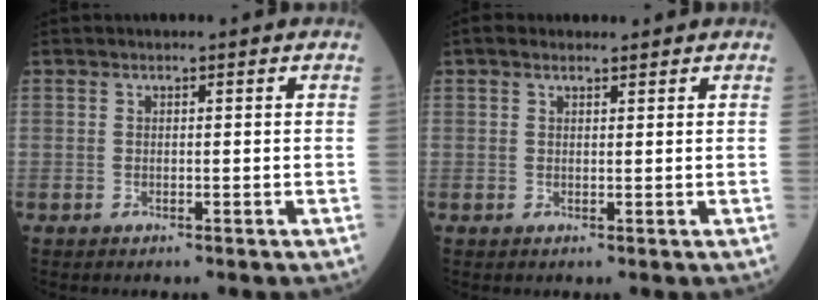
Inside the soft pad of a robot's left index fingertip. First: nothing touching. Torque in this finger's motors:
{"motor_torque": [0.75, -0.79, 0.18, 0.05]}